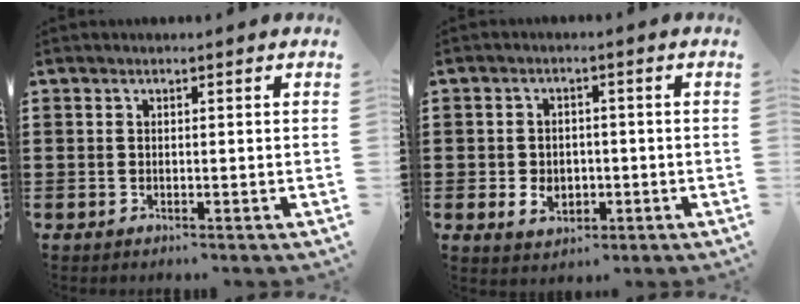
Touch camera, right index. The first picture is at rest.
{"total": 3.6, "force": [-0.9, 2.8, 2.1], "torque": [-0.047, 0.002, -0.017]}